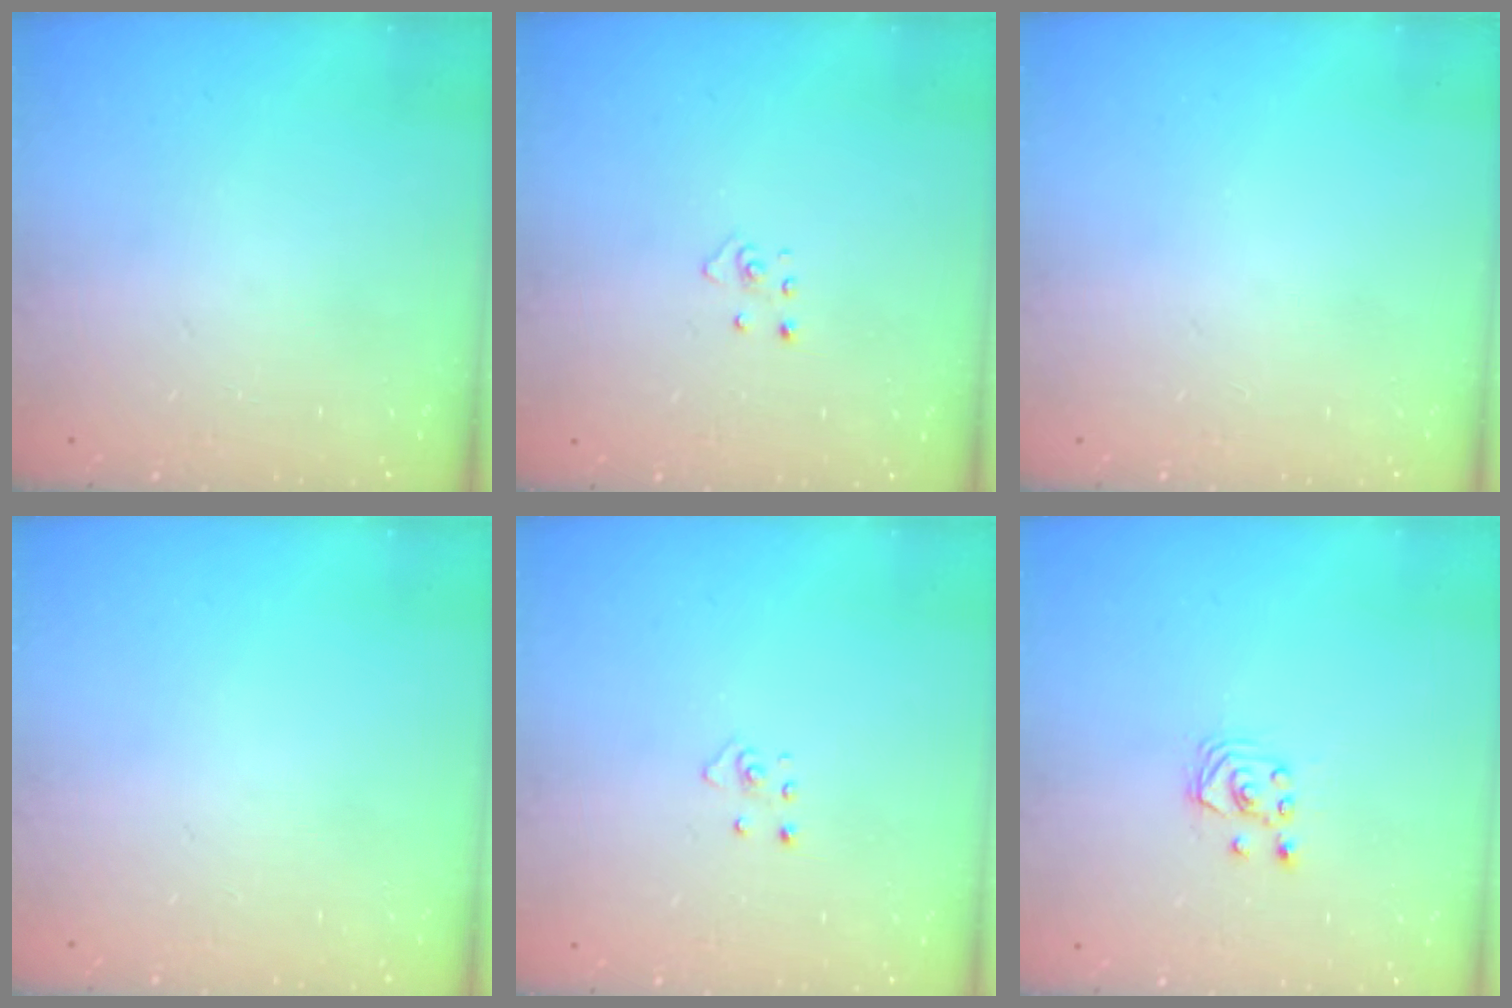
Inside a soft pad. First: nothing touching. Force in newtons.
{"total": 2.9, "press": 2.9, "slide": 0.2}
{"total": 0.0}
{"total": 0.0}
{"total": 2.9, "press": 2.9, "slide": 0.2}
{"total": 2.9, "press": 2.8, "slide": 0.3}